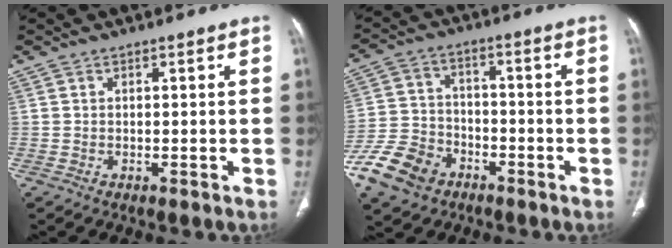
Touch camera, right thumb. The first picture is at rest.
{"total": 11.6, "force": [-6.6, 8.2, 4.8], "torque": [-0.083, 0.033, -0.125]}